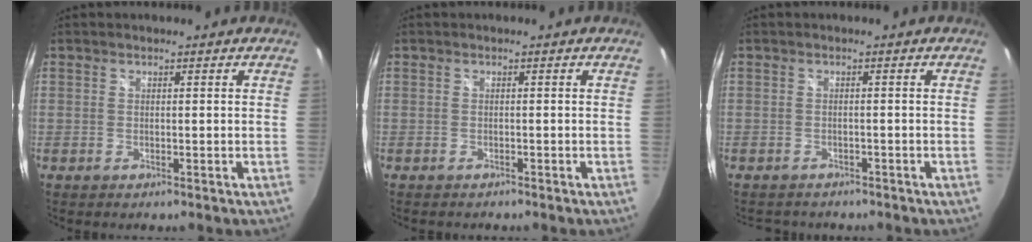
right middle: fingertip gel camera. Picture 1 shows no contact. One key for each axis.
{"total": 0.8, "fx": -0.8, "fy": 0.2, "fz": 0.1, "tx": -0.003, "ty": -0.004, "tz": -0.013}
{"total": 3.6, "fx": -3.1, "fy": 1.7, "fz": 0.6, "tx": -0.015, "ty": -0.007, "tz": -0.045}